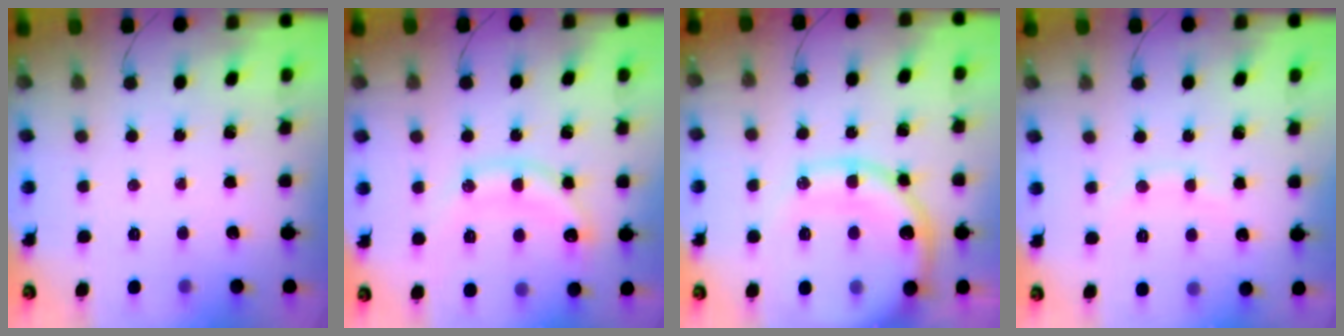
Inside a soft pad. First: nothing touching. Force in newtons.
{"total": 12.9, "press": 12.8, "slide": 0.8}
{"total": 19.4, "press": 19.0, "slide": 3.5}
{"total": 6.6, "press": 6.4, "slide": 1.5}